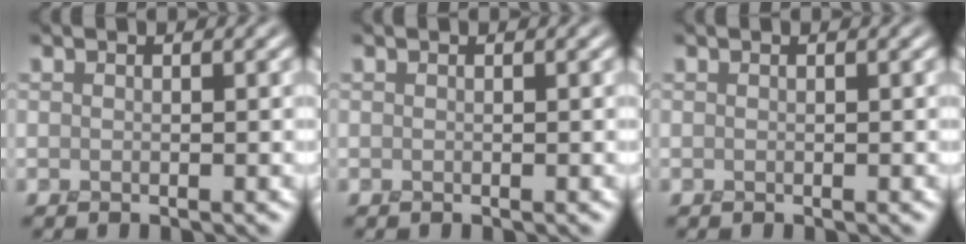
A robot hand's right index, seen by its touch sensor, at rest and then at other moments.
{"total": 0.0}
{"total": 0.0}